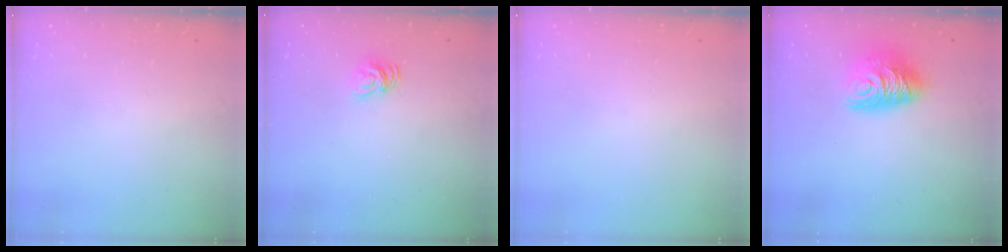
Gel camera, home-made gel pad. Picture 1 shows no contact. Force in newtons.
{"total": 7.3, "press": 7.3, "slide": 0.4}
{"total": 0.0}
{"total": 9.5, "press": 9.5, "slide": 1.0}